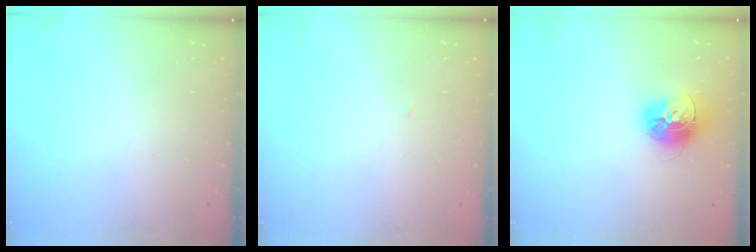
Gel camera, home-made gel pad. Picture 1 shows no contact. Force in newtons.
{"total": 1.4, "press": 1.4, "slide": 0.0}
{"total": 14.0, "press": 14.0, "slide": 1.3}